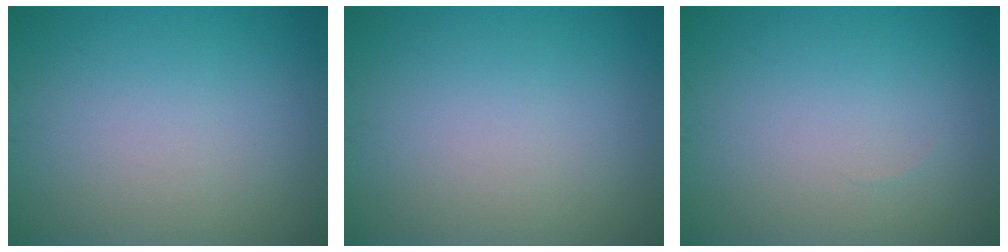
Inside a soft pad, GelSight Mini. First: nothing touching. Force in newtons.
{"total": 0.0}
{"total": 0.0}